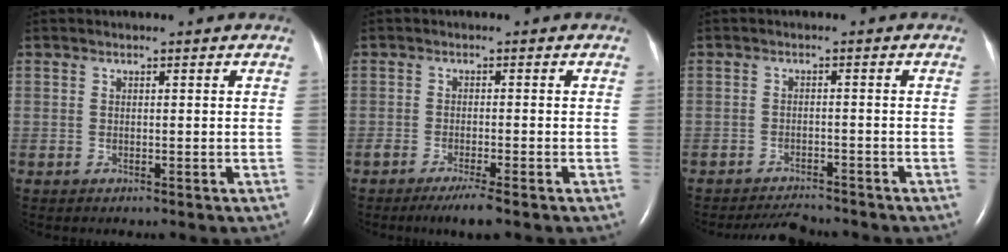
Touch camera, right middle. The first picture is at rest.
{"total": 3.4, "force": [-2.5, -0.2, 2.2], "torque": [-0.043, -0.008, -0.045]}
{"total": 4.4, "force": [-4.3, 0.4, 0.5], "torque": [-0.013, -0.012, -0.070]}